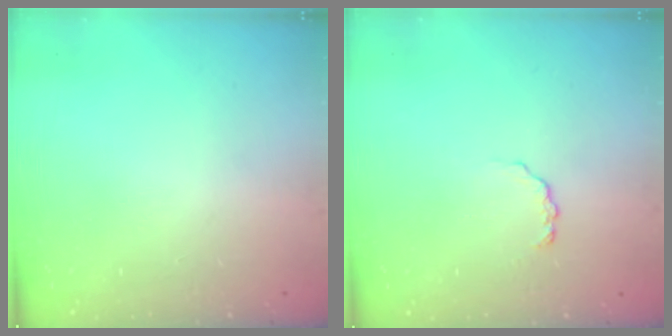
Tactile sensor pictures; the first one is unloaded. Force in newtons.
{"total": 2.6, "press": 2.6, "slide": 0.3}